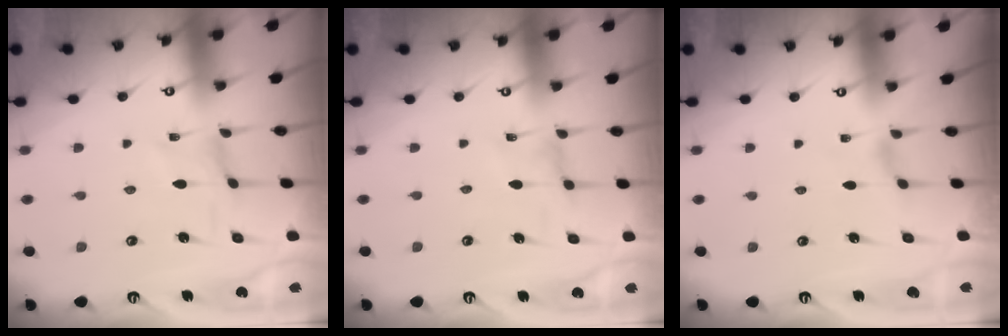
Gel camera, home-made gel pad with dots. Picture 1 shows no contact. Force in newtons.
{"total": 1.2, "press": 1.1, "slide": 0.4}
{"total": 0.9, "press": 0.9, "slide": 0.3}